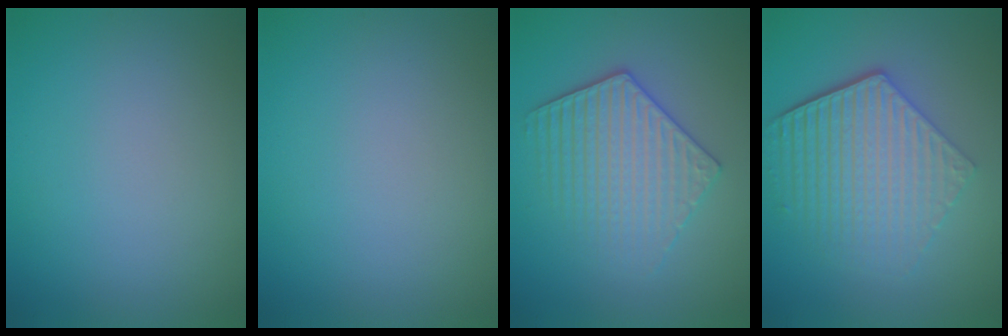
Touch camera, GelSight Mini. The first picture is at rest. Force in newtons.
{"total": 0.0}
{"total": 3.8, "press": 3.6, "slide": 1.0}
{"total": 6.2, "press": 4.5, "slide": 4.2}